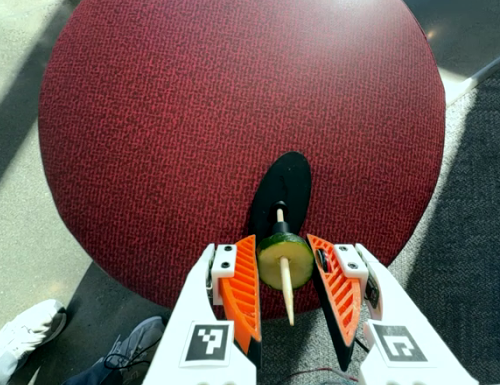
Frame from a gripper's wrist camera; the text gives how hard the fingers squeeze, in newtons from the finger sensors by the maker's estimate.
{"total": 6.9, "left": 6.8, "right": 7.0}